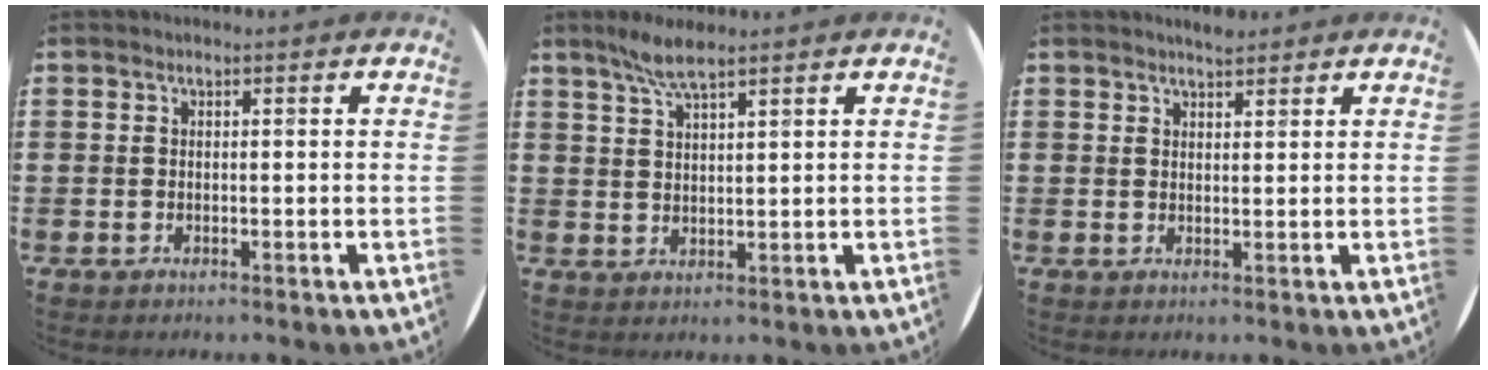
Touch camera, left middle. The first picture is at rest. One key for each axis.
{"total": 4.4, "fx": 3.4, "fy": 0.5, "fz": 2.7, "tx": -0.059, "ty": 0.002, "tz": 0.061}
{"total": 1.8, "fx": 1.8, "fy": 0.2, "fz": 0.1, "tx": -0.004, "ty": 0.004, "tz": 0.034}